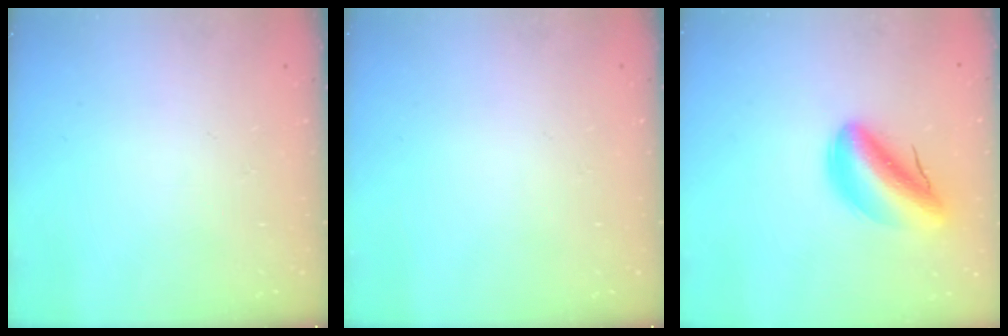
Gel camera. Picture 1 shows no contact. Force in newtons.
{"total": 0.0}
{"total": 10.3, "press": 9.7, "slide": 3.2}